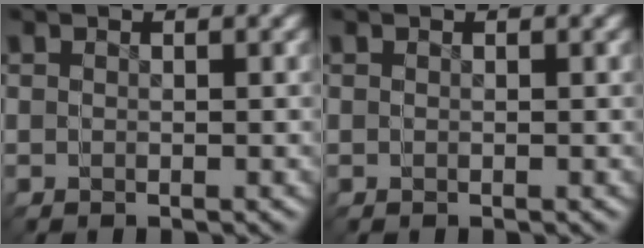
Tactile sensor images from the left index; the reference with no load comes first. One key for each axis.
{"total": 0.0}